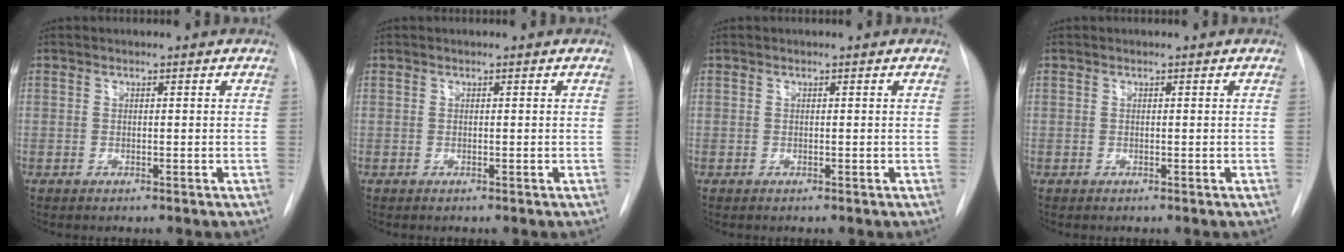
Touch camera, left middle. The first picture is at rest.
{"total": 0.0}
{"total": 0.0}
{"total": 0.0}